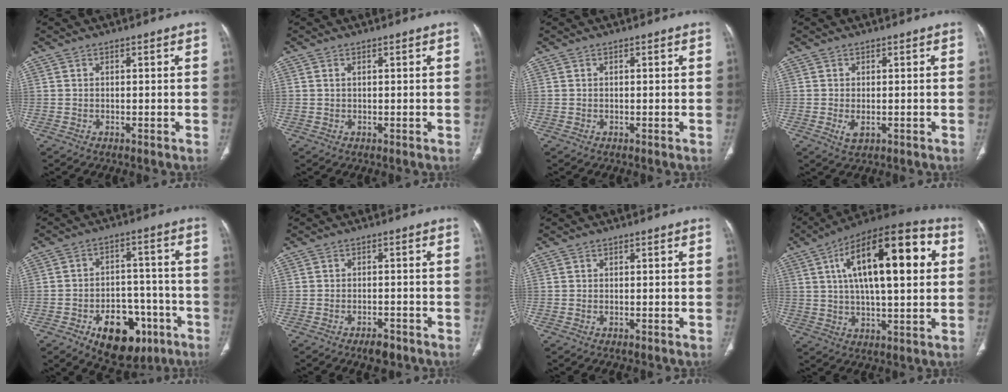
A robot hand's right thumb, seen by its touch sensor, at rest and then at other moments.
{"total": 0.6, "force": [0.3, 0.3, 0.4], "torque": [-0.010, 0.003, 0.007]}
{"total": 0.0}
{"total": 2.2, "force": [-0.6, 1.1, 1.7], "torque": [-0.034, -0.005, -0.008]}
{"total": 15.5, "force": [-7.7, 9.4, 9.6], "torque": [-0.094, 0.045, -0.103]}
{"total": 3.5, "force": [-2.6, 1.4, 1.9], "torque": [-0.029, 0.009, -0.037]}
{"total": 0.0}
{"total": 22.7, "force": [5.6, 8.6, 20.2], "torque": [-0.309, 0.015, 0.079]}